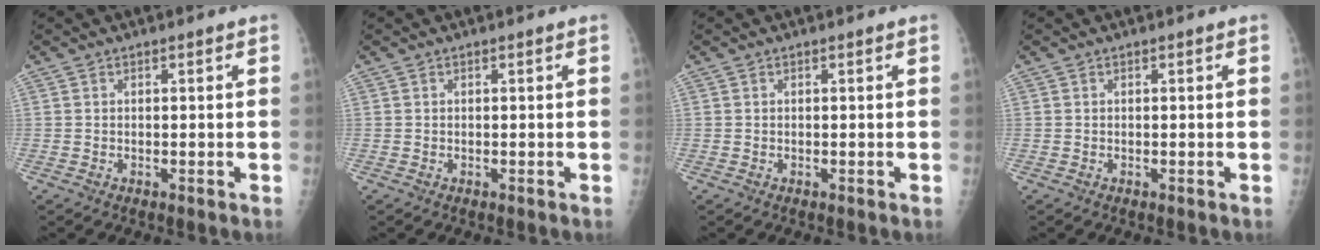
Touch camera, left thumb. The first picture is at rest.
{"total": 0.0}
{"total": 0.0}
{"total": 0.0}